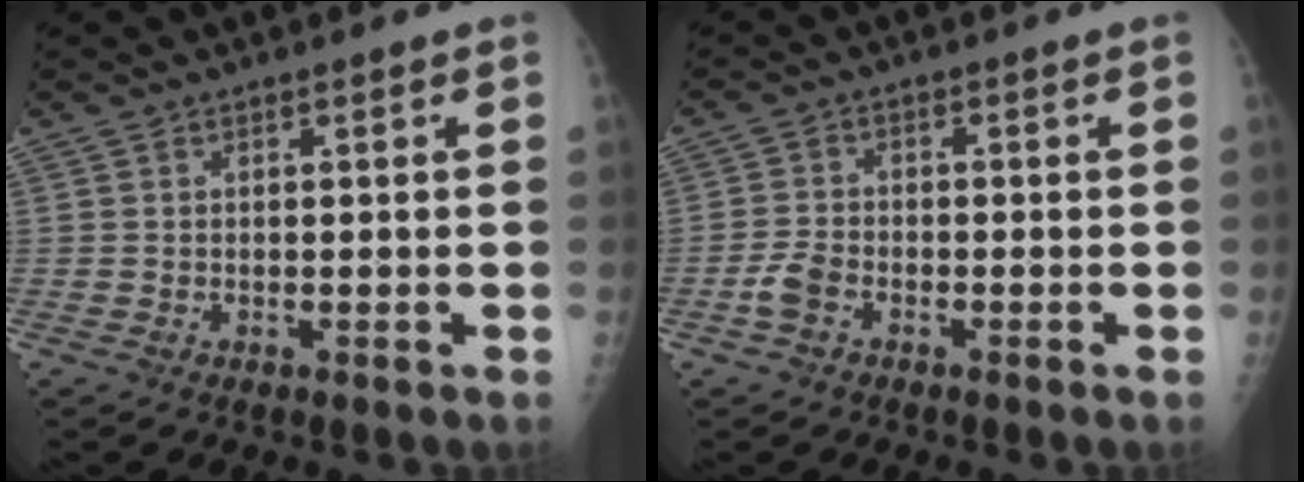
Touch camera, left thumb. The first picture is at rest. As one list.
[{"total": 3.5, "force": [-1.9, 2.1, 2.0], "torque": [-0.042, 0.010, -0.039]}]